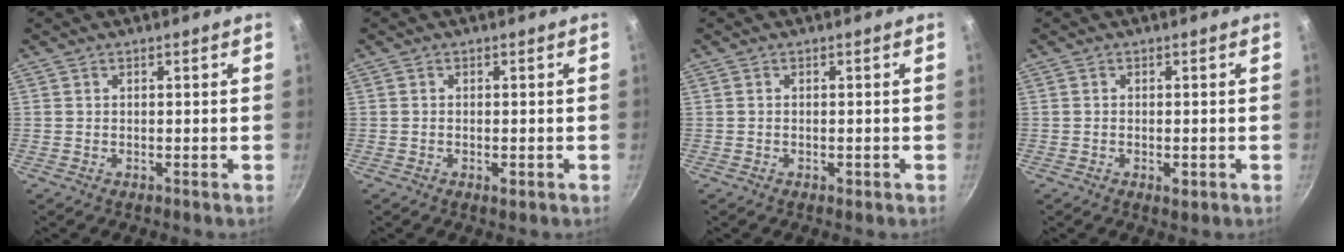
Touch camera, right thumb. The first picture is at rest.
{"total": 1.3, "force": [-0.6, 0.5, 1.1], "torque": [-0.020, -0.002, -0.011]}
{"total": 0.9, "force": [-0.5, 0.4, 0.7], "torque": [-0.010, 0.000, -0.008]}
{"total": 1.9, "force": [-0.8, 0.8, 1.5], "torque": [-0.028, -0.004, -0.013]}